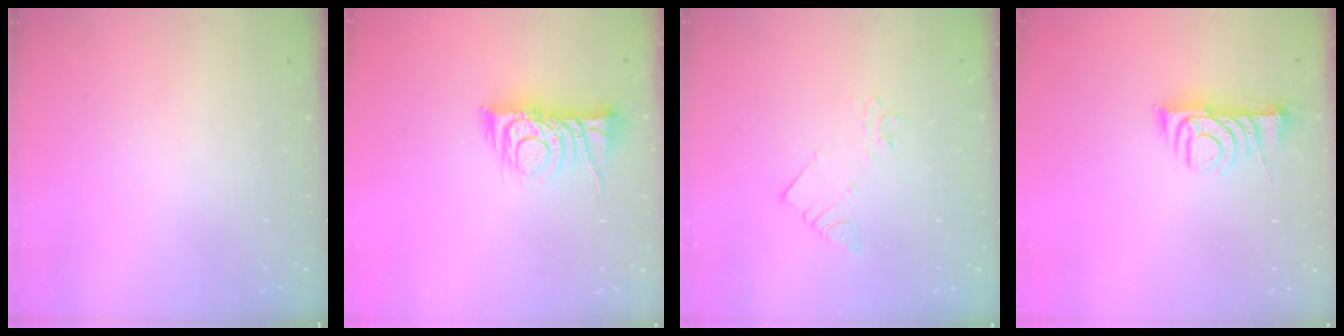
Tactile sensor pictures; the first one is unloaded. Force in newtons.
{"total": 10.0, "press": 10.0, "slide": 0.3}
{"total": 2.7, "press": 2.7, "slide": 0.3}
{"total": 8.3, "press": 8.2, "slide": 0.9}